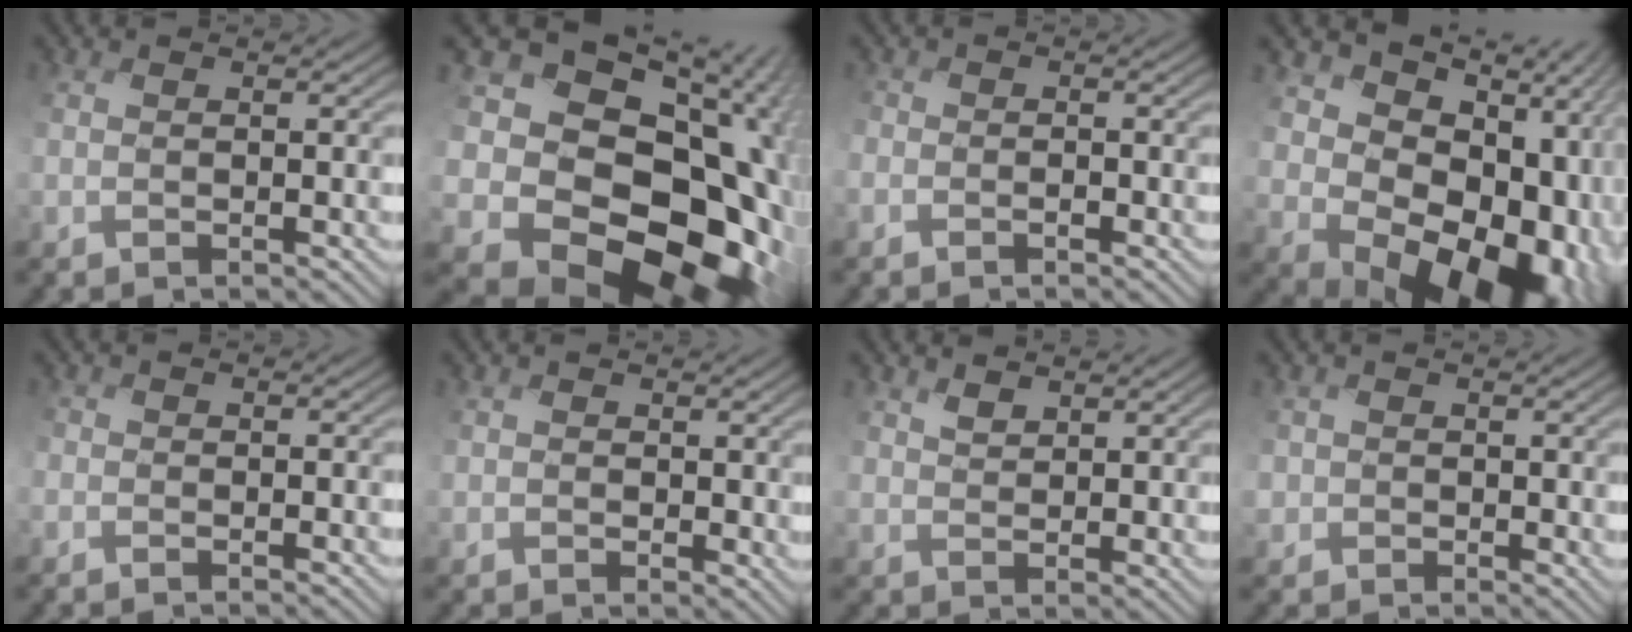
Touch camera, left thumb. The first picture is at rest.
{"total": 20.3, "force": [-4.8, 15.0, 12.9], "torque": [-0.217, -0.013, -0.069]}
{"total": 2.3, "force": [-1.5, 1.7, 0.1], "torque": [0.001, 0.008, -0.044]}
{"total": 16.9, "force": [0.7, 12.4, 11.4], "torque": [-0.142, -0.050, 0.052]}
{"total": 1.1, "force": [-0.5, 0.9, -0.4], "torque": [0.004, 0.007, -0.018]}
{"total": 1.5, "force": [1.1, 0.9, 0.2], "torque": [-0.017, -0.001, 0.017]}
{"total": 2.2, "force": [2.2, -0.3, 0.3], "torque": [-0.006, 0.003, 0.041]}
{"total": 1.3, "force": [0.6, 1.1, -0.5], "torque": [0.003, 0.000, 0.002]}